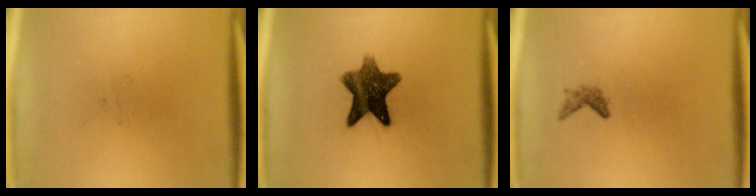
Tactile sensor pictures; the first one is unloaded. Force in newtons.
{"total": 10.1}
{"total": 1.1}